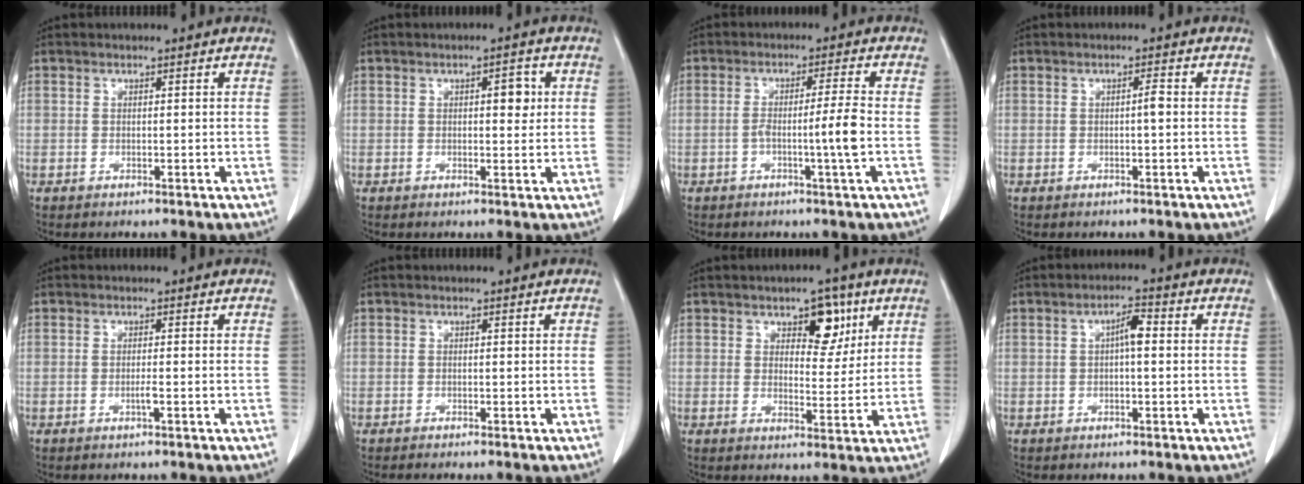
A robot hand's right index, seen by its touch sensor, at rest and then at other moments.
{"total": 2.9, "force": [0.6, 1.1, 2.6], "torque": [-0.033, 0.002, 0.007]}
{"total": 5.1, "force": [-1.3, -1.0, 4.9], "torque": [-0.086, 0.001, -0.021]}
{"total": 1.2, "force": [-0.1, 0.1, 1.2], "torque": [-0.020, 0.002, -0.001]}
{"total": 1.1, "force": [-0.4, -0.1, 1.0], "torque": [-0.020, -0.001, -0.007]}
{"total": 1.4, "force": [-1.2, -0.2, 0.7], "torque": [-0.008, 0.001, -0.015]}
{"total": 6.1, "force": [3.2, 3.1, 4.1], "torque": [-0.051, 0.003, 0.047]}
{"total": 3.1, "force": [0.3, 0.7, 3.0], "torque": [-0.050, 0.009, 0.003]}